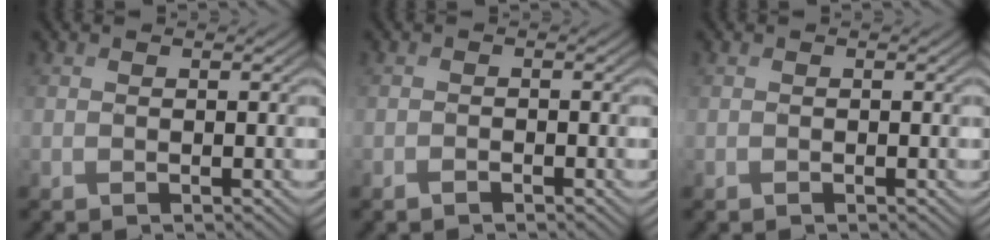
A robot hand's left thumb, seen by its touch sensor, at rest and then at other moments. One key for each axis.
{"total": 0.9, "fx": -0.8, "fy": 0.3, "fz": 0.3, "tx": -0.004, "ty": -0.003, "tz": -0.014}
{"total": 0.0}